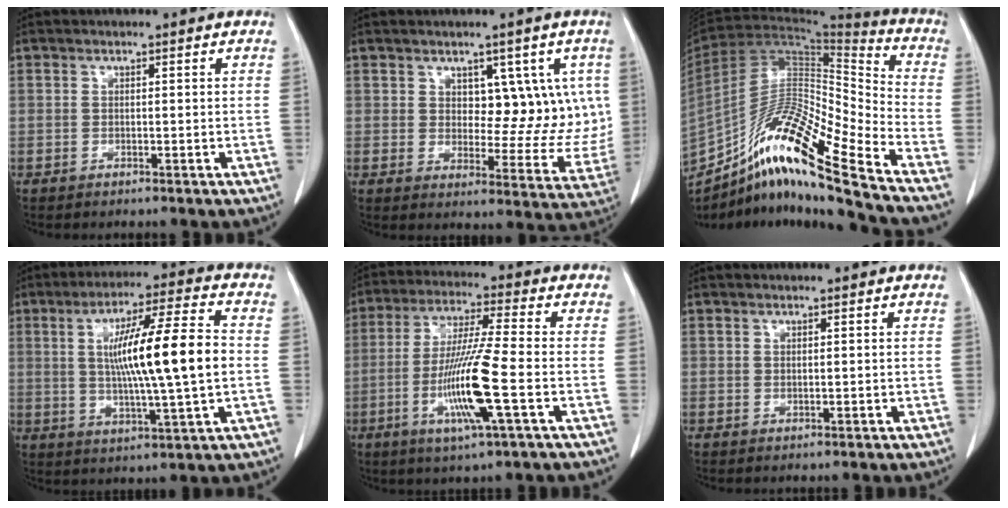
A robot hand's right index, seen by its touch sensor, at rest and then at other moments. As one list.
[{"total": 10.3, "force": [3.5, 6.0, 7.7], "torque": [-0.077, 0.007, 0.058]}, {"total": 20.6, "force": [-14.8, 0.2, 14.3], "torque": [-0.280, -0.002, -0.274]}, {"total": 15.3, "force": [0.8, 0.6, 15.2], "torque": [-0.262, 0.006, 0.012]}, {"total": 12.8, "force": [-3.6, -0.2, 12.3], "torque": [-0.248, -0.016, -0.073]}, {"total": 0.0}]